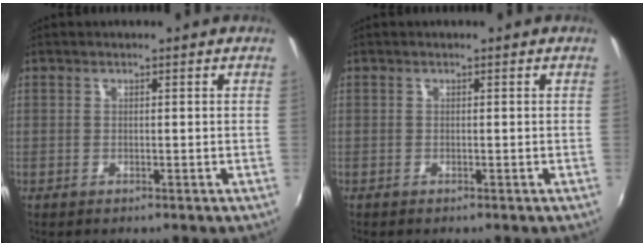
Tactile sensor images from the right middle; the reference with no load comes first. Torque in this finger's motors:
{"motor_torque": [-0.27, -0.12, -0.04, -0.01]}